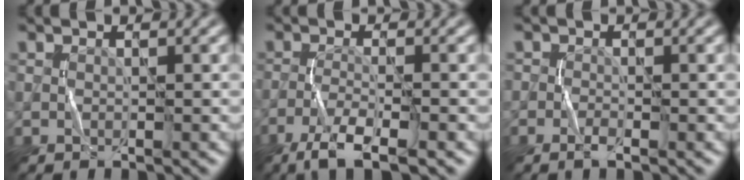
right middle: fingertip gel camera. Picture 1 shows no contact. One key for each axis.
{"total": 4.6, "fx": -3.1, "fy": 0.8, "fz": 3.2, "tx": -0.062, "ty": -0.005, "tz": -0.064}
{"total": 1.1, "fx": -0.6, "fy": 0.5, "fz": 0.7, "tx": -0.014, "ty": 0.000, "tz": -0.015}